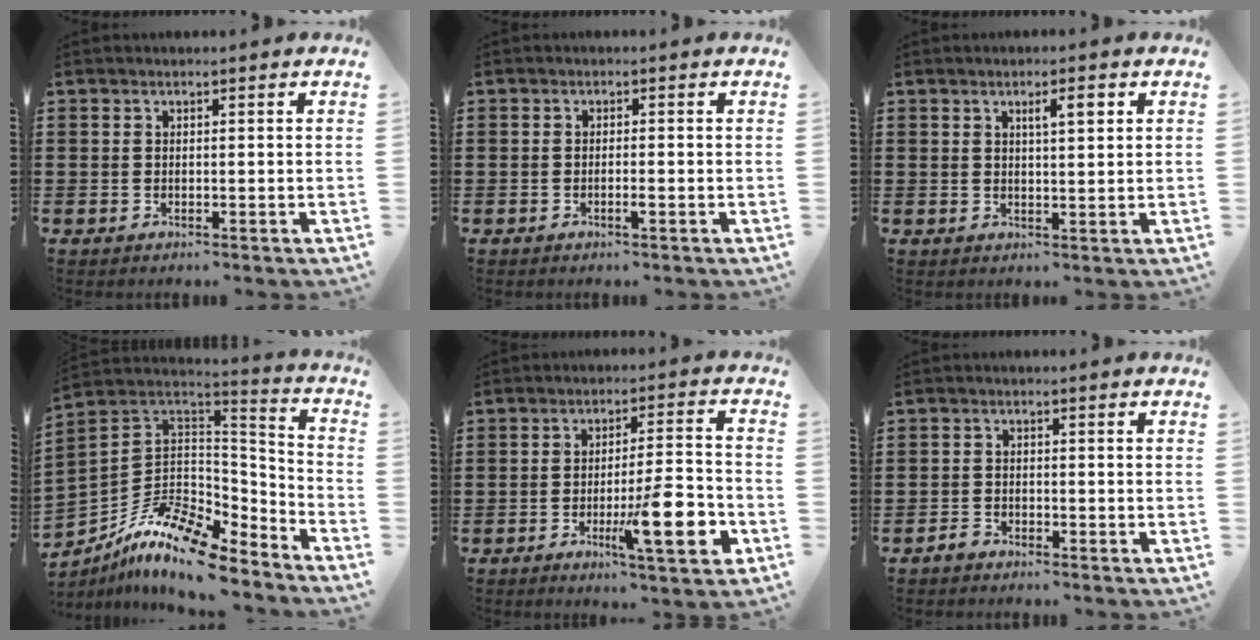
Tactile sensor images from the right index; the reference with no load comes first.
{"total": 1.3, "force": [-0.7, 0.1, 1.1], "torque": [-0.020, -0.003, -0.011]}
{"total": 3.0, "force": [1.2, 0.7, 2.7], "torque": [-0.046, 0.003, 0.016]}
{"total": 12.2, "force": [-8.3, 4.9, 7.5], "torque": [-0.158, 0.011, -0.156]}
{"total": 12.0, "force": [-4.4, 2.4, 10.9], "torque": [-0.161, 0.000, -0.073]}
{"total": 1.8, "force": [-1.8, 0.5, 0.1], "torque": [-0.009, 0.004, -0.037]}